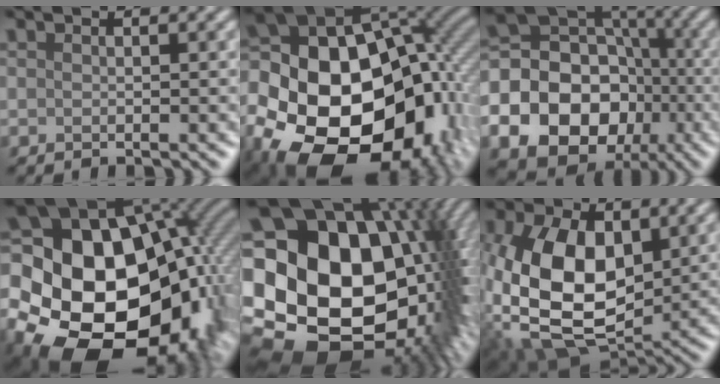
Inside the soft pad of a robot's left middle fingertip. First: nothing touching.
{"total": 22.7, "force": [-6.4, 16.6, 14.0], "torque": [-0.277, -0.030, -0.104]}
{"total": 21.0, "force": [-6.2, 18.3, 8.3], "torque": [-0.186, -0.017, -0.114]}
{"total": 24.4, "force": [-4.7, 18.1, 15.6], "torque": [-0.285, -0.039, -0.112]}
{"total": 23.7, "force": [0.2, 17.8, 15.7], "torque": [-0.286, -0.016, -0.010]}
{"total": 12.1, "force": [0.3, 7.4, 9.6], "torque": [-0.211, -0.007, 0.010]}